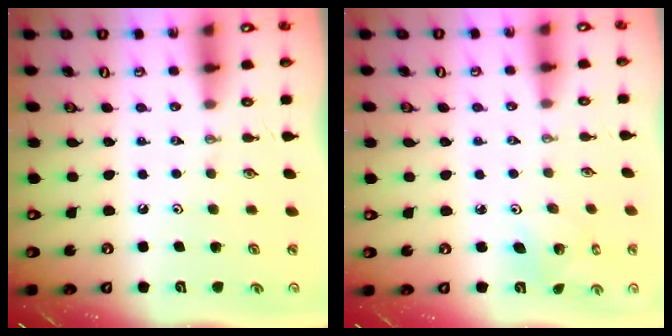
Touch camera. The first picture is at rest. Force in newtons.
{"total": 3.6, "press": 3.5, "slide": 0.4}